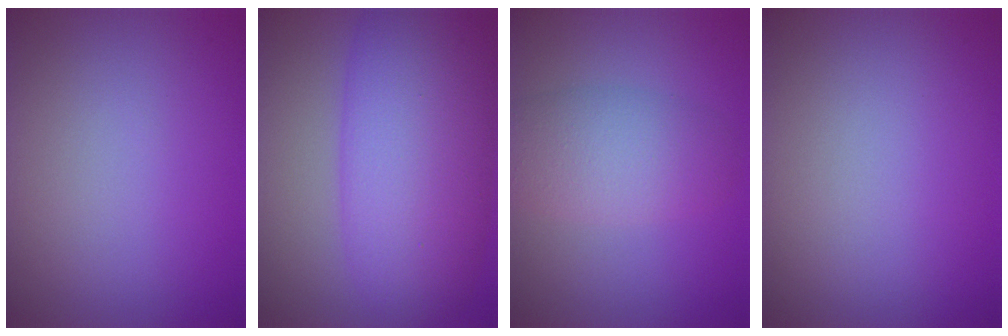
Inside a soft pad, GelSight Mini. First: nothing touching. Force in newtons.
{"total": 10.6, "press": 10.6, "slide": 0.1}
{"total": 4.4, "press": 4.4, "slide": 0.2}
{"total": 0.0}